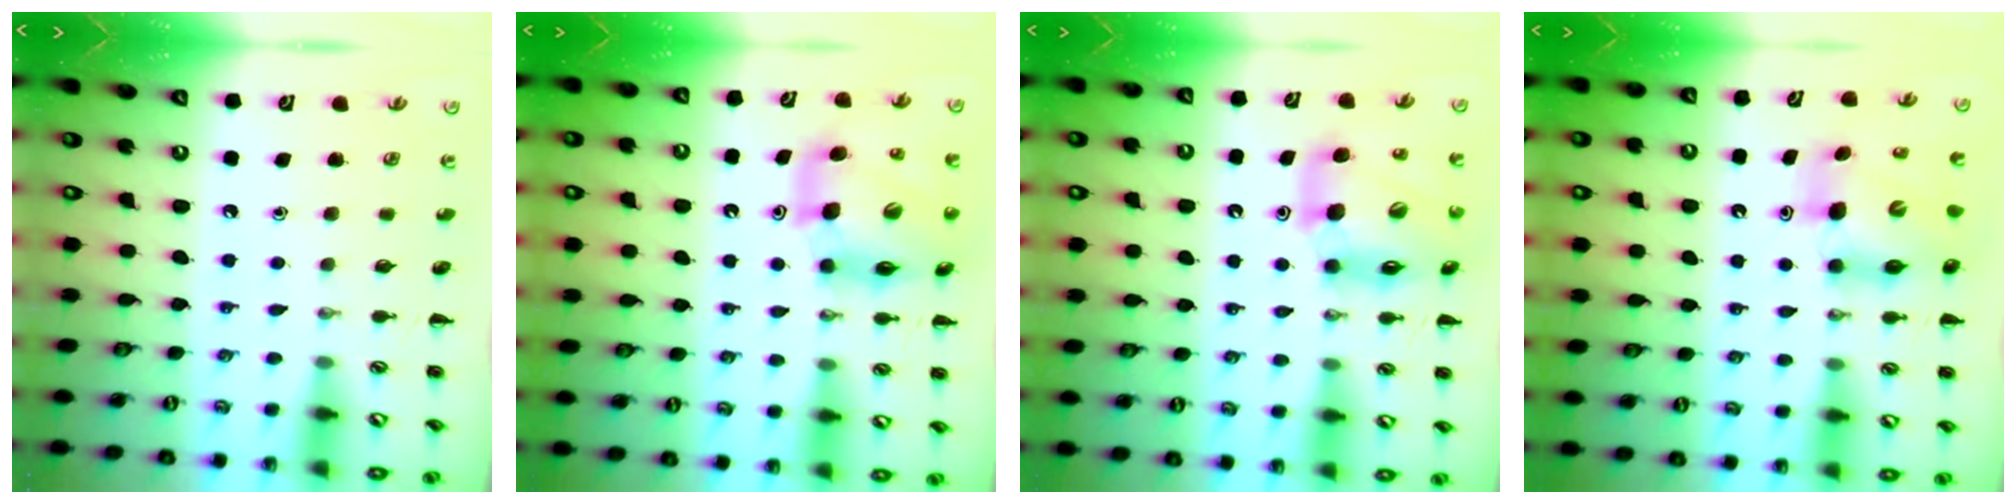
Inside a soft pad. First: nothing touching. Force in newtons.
{"total": 10.6, "press": 10.3, "slide": 2.6}
{"total": 13.8, "press": 13.2, "slide": 4.0}
{"total": 6.6, "press": 6.5, "slide": 1.3}